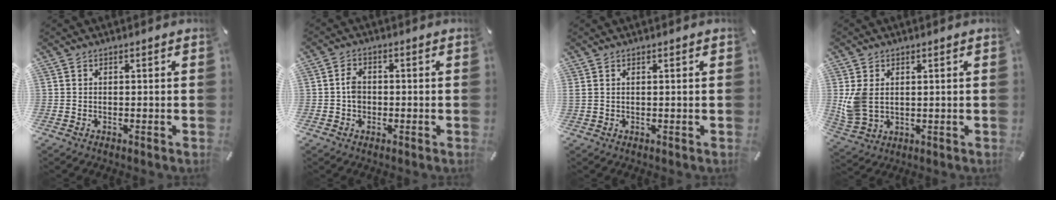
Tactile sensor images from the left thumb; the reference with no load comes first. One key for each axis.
{"total": 3.3, "fx": -0.4, "fy": 2.5, "fz": 2.2, "tx": -0.040, "ty": 0.007, "tz": -0.007}
{"total": 1.1, "fx": 0.5, "fy": 0.1, "fz": 1.0, "tx": -0.019, "ty": 0.000, "tz": 0.008}
{"total": 7.3, "fx": 1.1, "fy": 5.2, "fz": 5.0, "tx": -0.112, "ty": -0.001, "tz": 0.020}